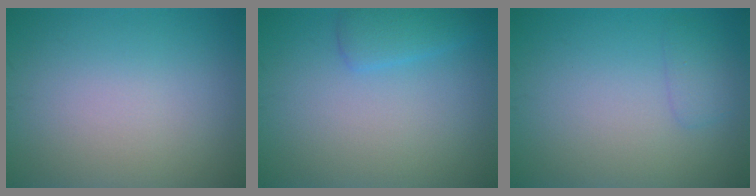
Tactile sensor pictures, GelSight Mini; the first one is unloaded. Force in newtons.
{"total": 2.0, "press": 1.9, "slide": 0.2}
{"total": 1.4, "press": 1.4, "slide": 0.1}